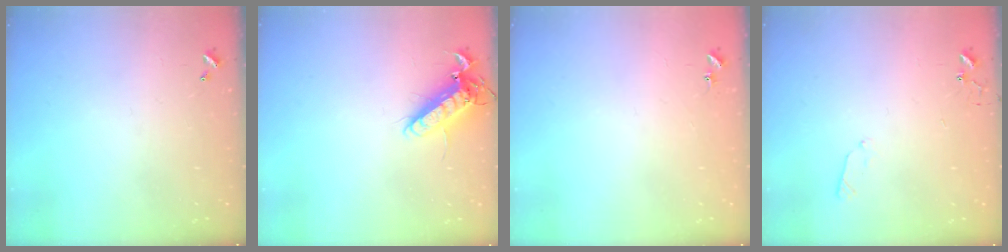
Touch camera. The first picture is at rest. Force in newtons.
{"total": 13.2, "press": 13.0, "slide": 2.1}
{"total": 4.3, "press": 4.2, "slide": 0.6}
{"total": 4.4, "press": 4.4, "slide": 0.5}